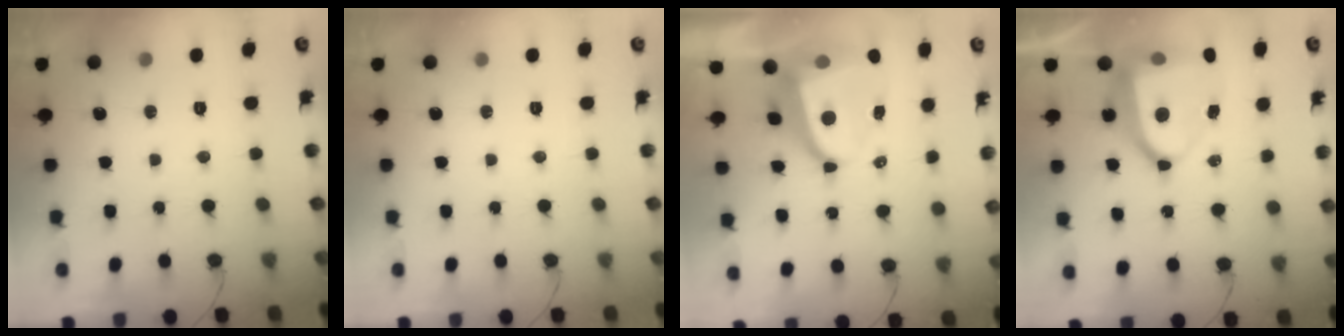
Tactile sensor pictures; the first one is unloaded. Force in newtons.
{"total": 0.0}
{"total": 9.1, "press": 9.0, "slide": 1.3}
{"total": 11.8, "press": 11.7, "slide": 1.5}